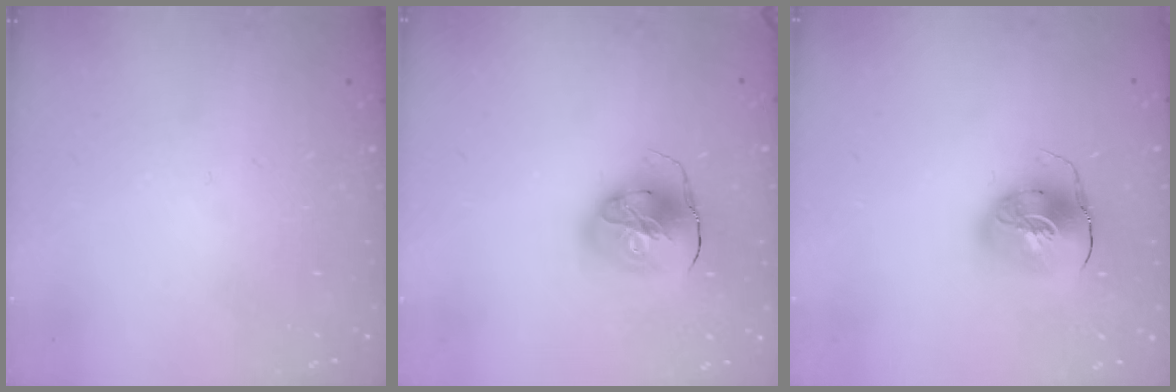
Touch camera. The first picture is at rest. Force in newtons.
{"total": 12.3, "press": 12.2, "slide": 1.6}
{"total": 10.6, "press": 10.5, "slide": 1.7}